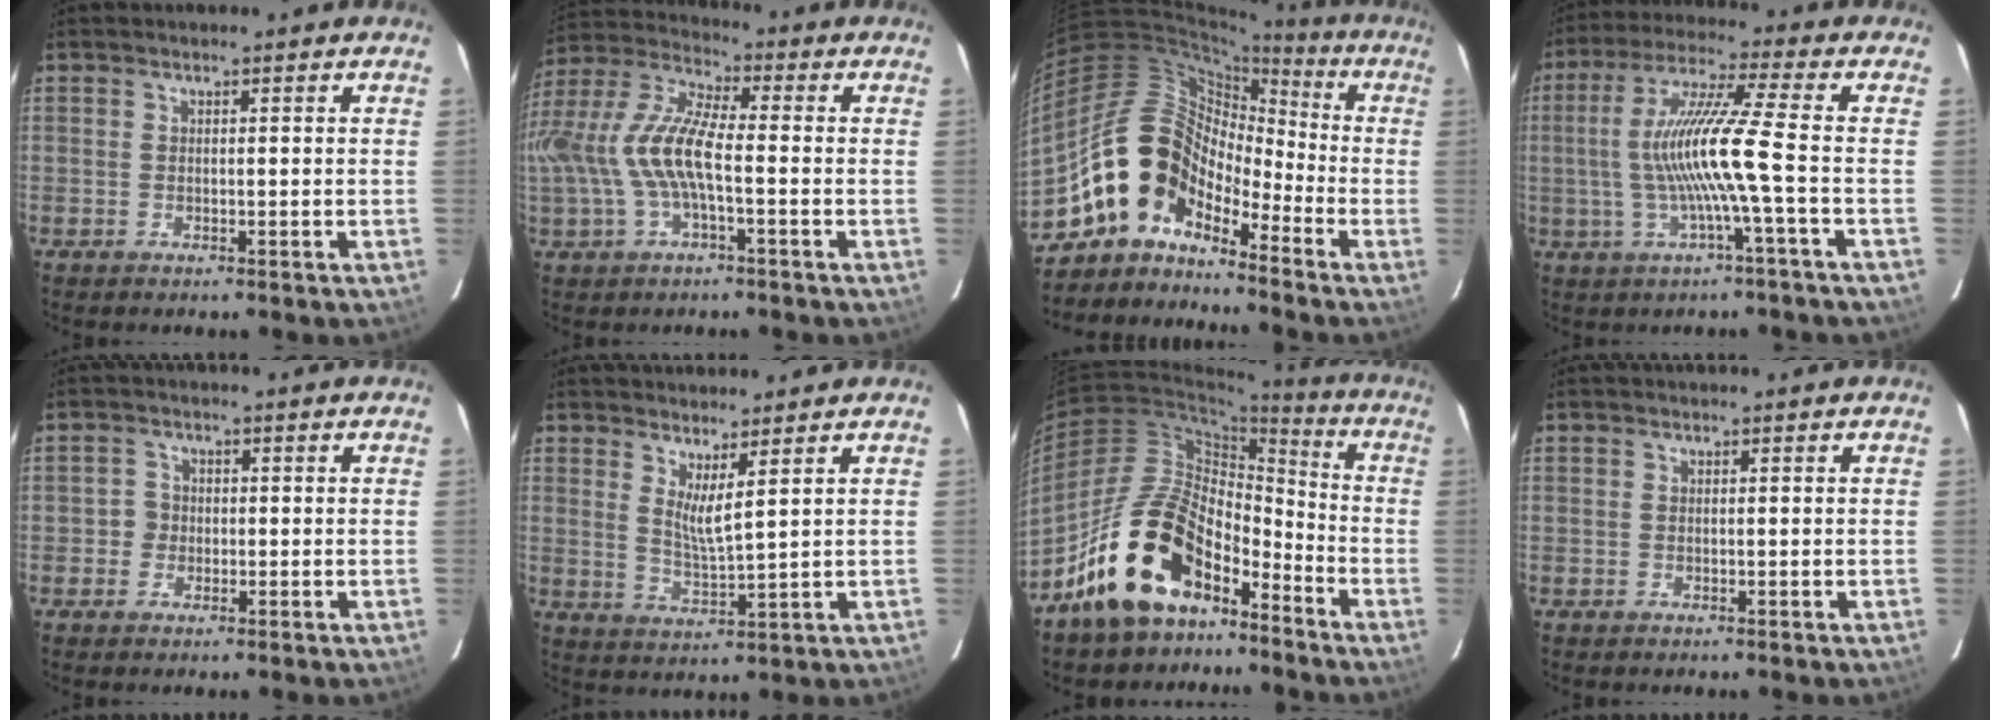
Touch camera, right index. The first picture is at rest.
{"total": 13.0, "force": [-2.1, 4.1, 12.1], "torque": [-0.255, 0.006, -0.038]}
{"total": 11.3, "force": [-8.2, 6.1, 4.6], "torque": [-0.075, 0.034, -0.172]}
{"total": 12.0, "force": [-1.9, -1.5, 11.7], "torque": [-0.221, 0.001, -0.031]}
{"total": 2.4, "force": [-0.7, 2.2, 0.1], "torque": [0.000, 0.010, -0.014]}
{"total": 4.7, "force": [3.0, 0.1, 3.6], "torque": [-0.065, -0.014, 0.051]}
{"total": 17.4, "force": [-11.7, 8.9, 9.3], "torque": [-0.172, 0.028, -0.197]}
{"total": 0.0}